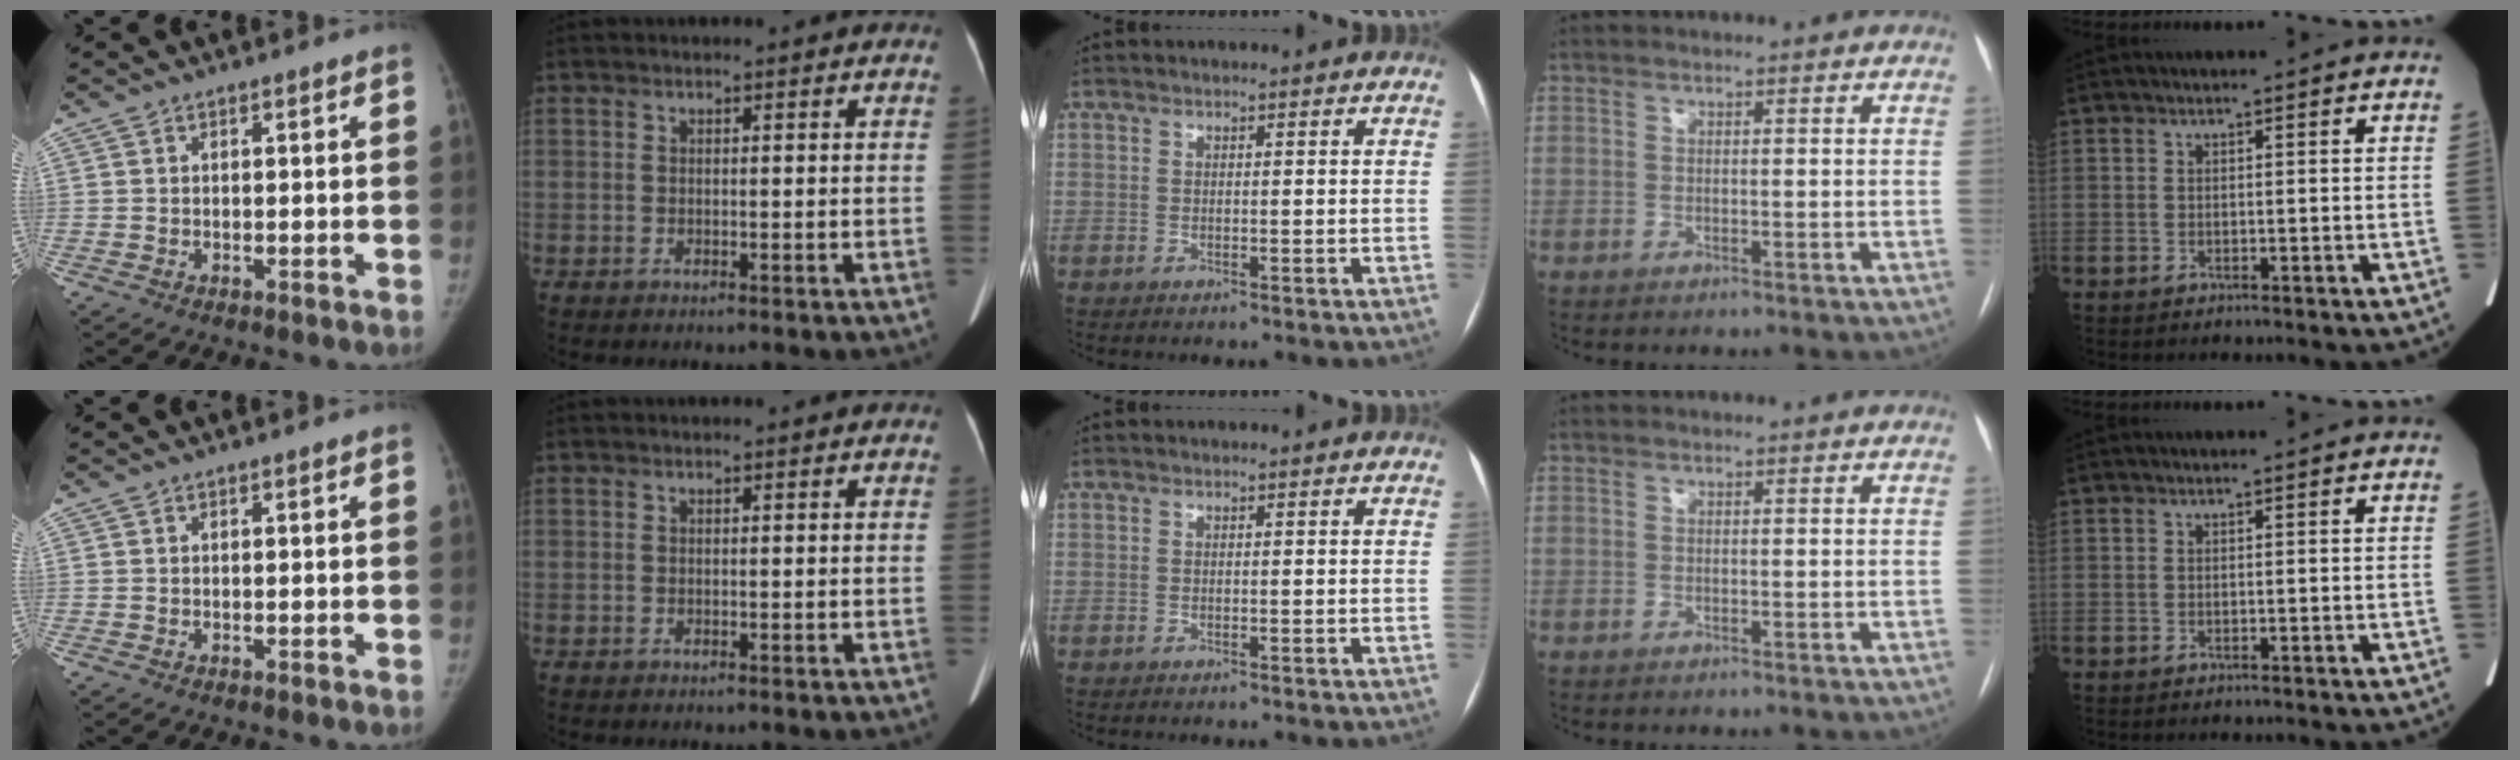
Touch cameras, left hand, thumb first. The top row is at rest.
{}